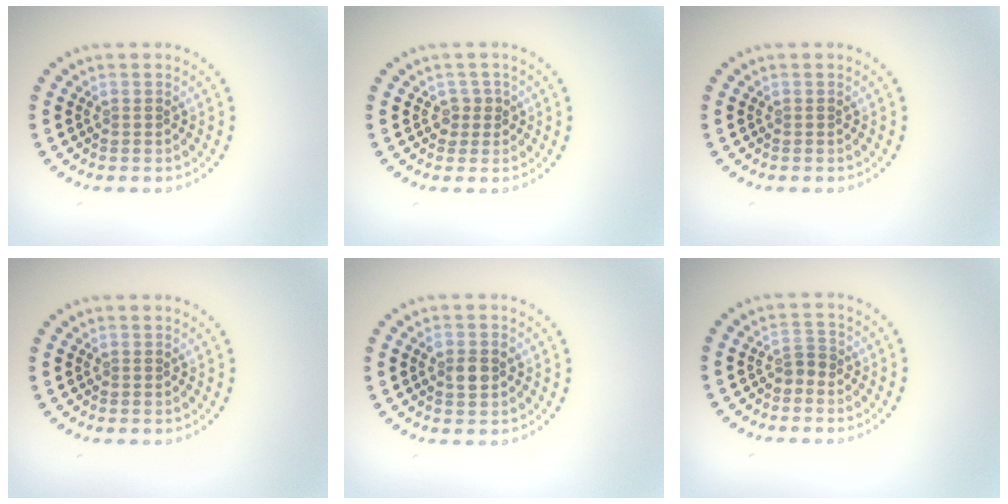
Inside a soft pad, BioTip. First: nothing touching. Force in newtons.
{"total": 1.3, "press": 1.0, "slide": 0.9}
{"total": 0.0}
{"total": 0.0}
{"total": 1.9, "press": 1.9, "slide": 0.3}
{"total": 1.2, "press": 1.1, "slide": 0.6}